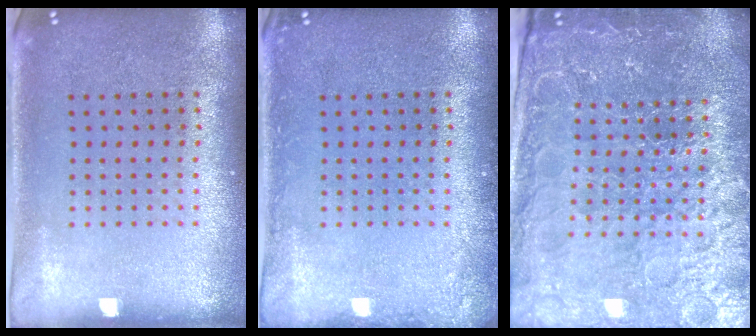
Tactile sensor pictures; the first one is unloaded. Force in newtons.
{"total": 1.2, "press": 1.2, "slide": 0.2}
{"total": 5.0, "press": 4.6, "slide": 1.8}